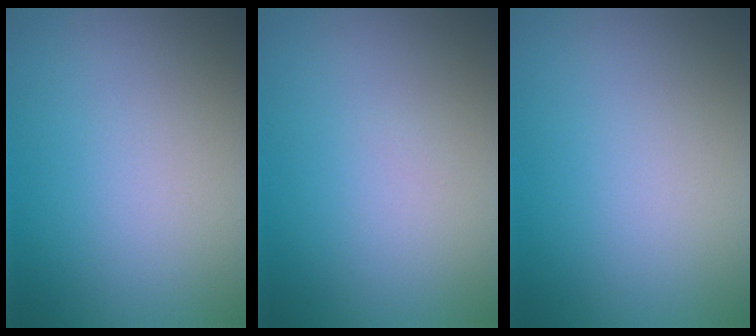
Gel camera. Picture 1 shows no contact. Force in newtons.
{"total": 0.0}
{"total": 0.0}